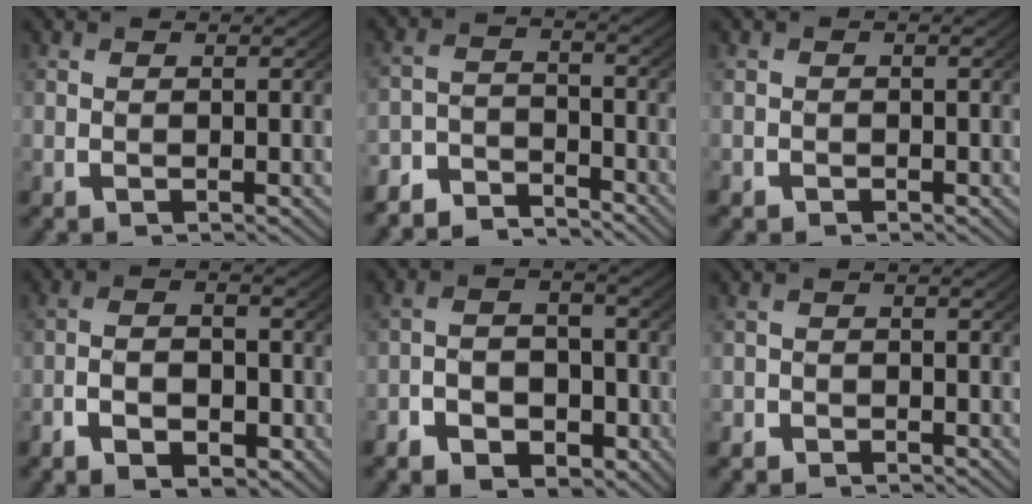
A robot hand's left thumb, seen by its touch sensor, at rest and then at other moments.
{"total": 4.8, "force": [-4.4, 1.7, 0.9], "torque": [-0.003, -0.016, -0.081]}
{"total": 1.2, "force": [-0.6, 1.0, 0.0], "torque": [0.003, -0.007, -0.012]}
{"total": 4.1, "force": [-1.4, 2.5, 2.9], "torque": [-0.054, -0.013, -0.026]}
{"total": 5.9, "force": [-2.3, 4.2, 3.5], "torque": [-0.055, -0.023, -0.035]}
{"total": 1.6, "force": [-1.3, 0.9, -0.2], "torque": [0.011, -0.008, -0.026]}